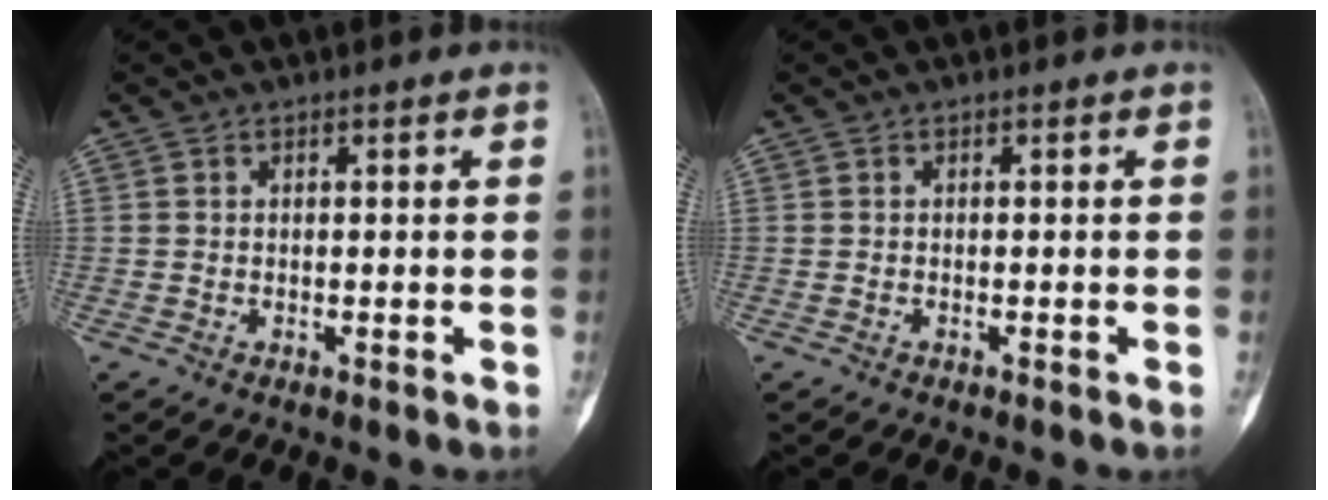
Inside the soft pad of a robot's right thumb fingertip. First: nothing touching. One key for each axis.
{"total": 0.0}